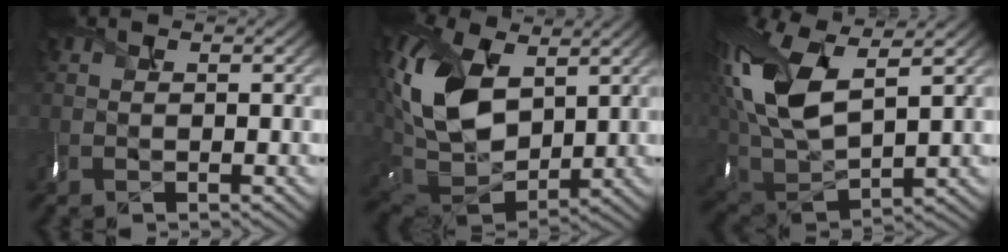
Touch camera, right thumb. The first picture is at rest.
{"total": 14.8, "force": [3.9, 9.7, 10.5], "torque": [-0.253, -0.008, 0.083]}
{"total": 13.5, "force": [4.4, 7.3, 10.4], "torque": [-0.272, 0.001, 0.098]}